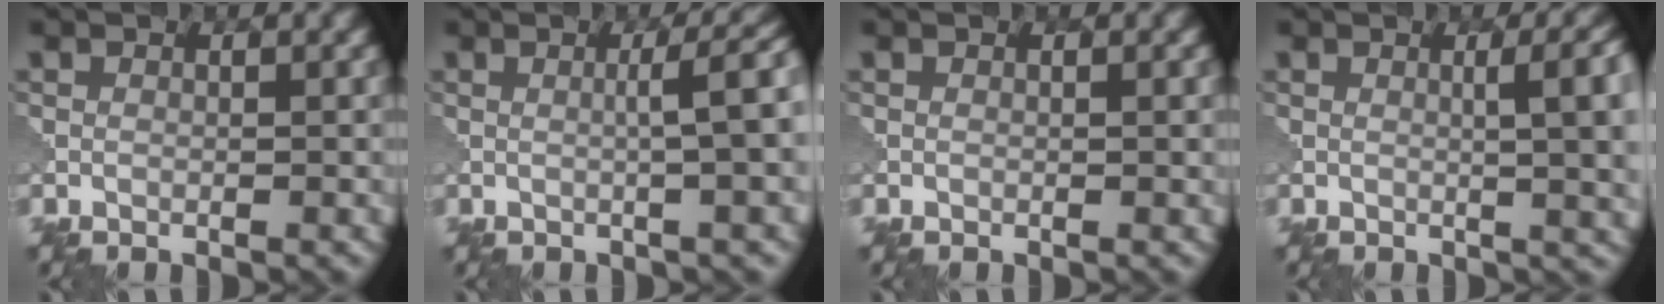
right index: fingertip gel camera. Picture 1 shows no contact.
{"total": 5.3, "force": [0.3, 1.3, 5.1], "torque": [-0.058, 0.018, 0.003]}
{"total": 0.5, "force": [0.1, 0.0, 0.5], "torque": [-0.007, 0.002, 0.001]}
{"total": 7.1, "force": [0.6, 2.6, 6.5], "torque": [-0.043, 0.012, 0.009]}